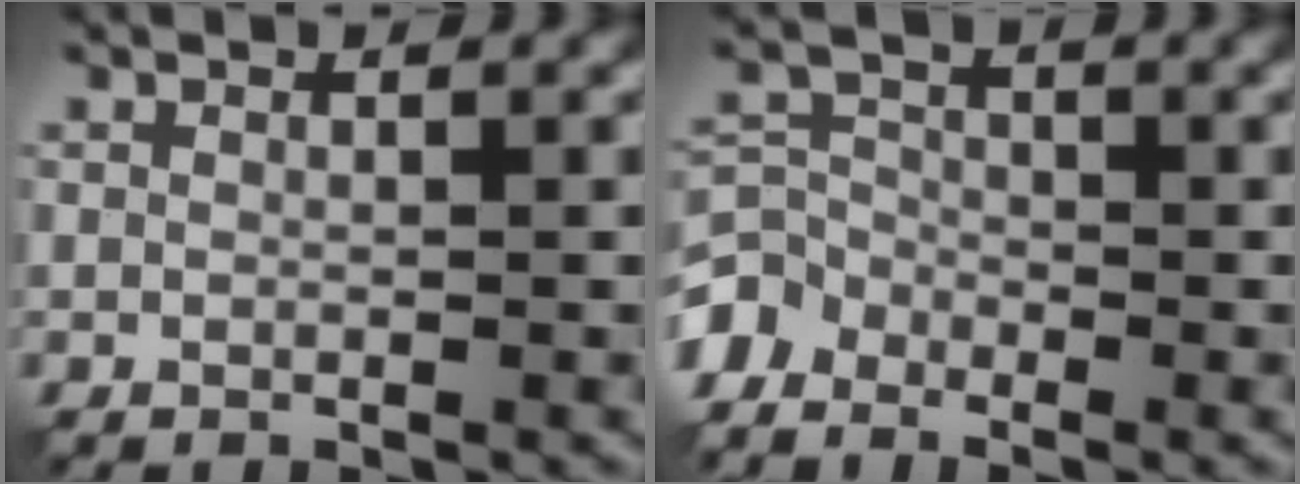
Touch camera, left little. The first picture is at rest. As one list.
[{"total": 4.2, "force": [-3.5, 2.2, 0.7], "torque": [-0.008, -0.002, -0.069]}]